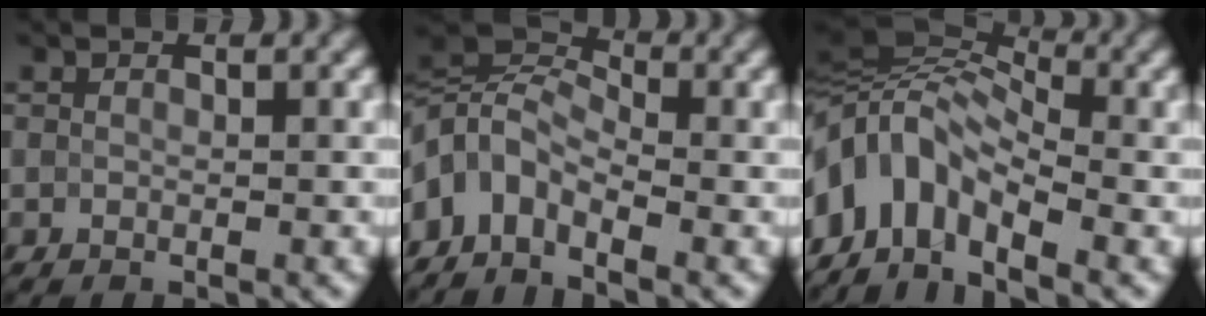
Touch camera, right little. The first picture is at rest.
{"total": 5.4, "force": [-2.0, 3.4, 3.7], "torque": [-0.071, 0.013, -0.060]}
{"total": 8.6, "force": [-2.5, 4.9, 6.6], "torque": [-0.120, 0.020, -0.070]}